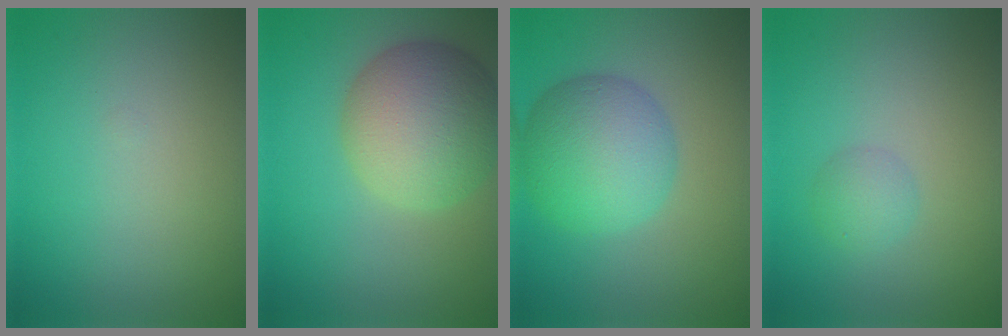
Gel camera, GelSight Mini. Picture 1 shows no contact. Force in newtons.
{"total": 8.0, "press": 8.0, "slide": 0.2}
{"total": 7.1, "press": 7.1, "slide": 0.2}
{"total": 1.7, "press": 1.7, "slide": 0.1}